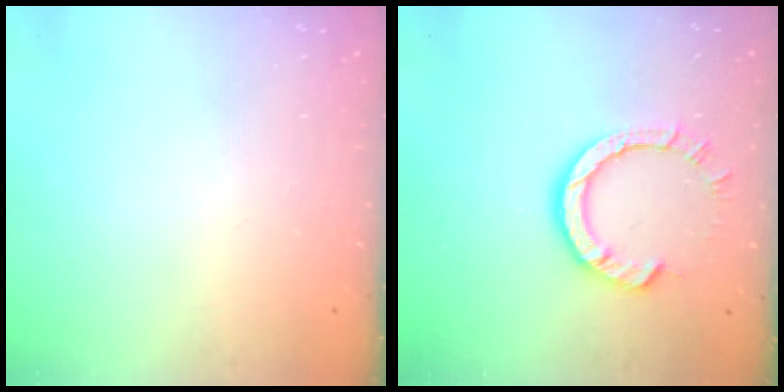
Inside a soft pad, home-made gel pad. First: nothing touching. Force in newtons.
{"total": 7.7, "press": 7.7, "slide": 0.6}